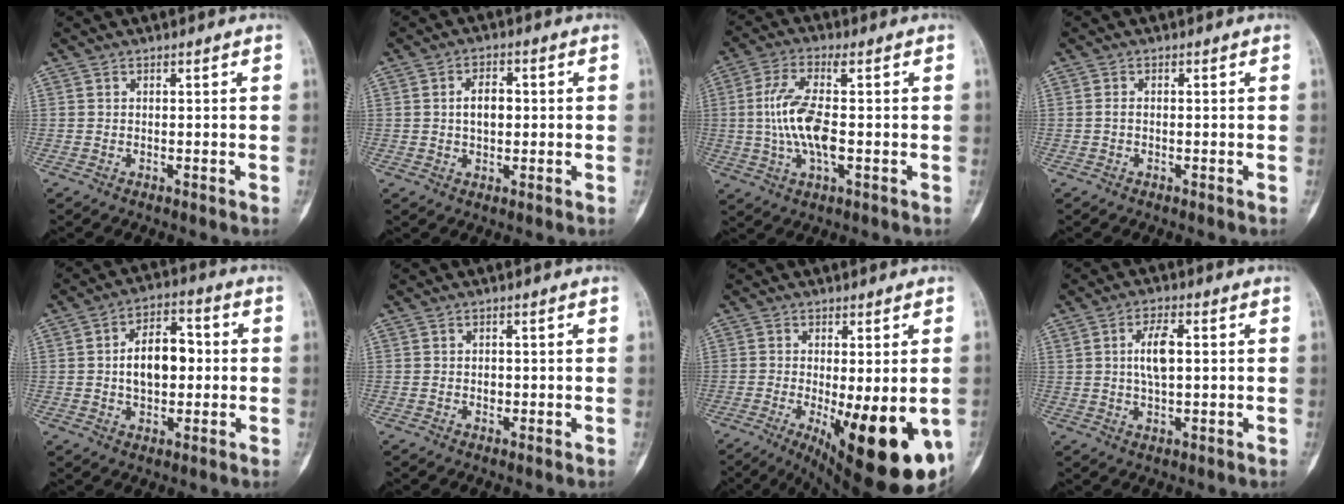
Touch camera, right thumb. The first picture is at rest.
{"total": 4.9, "force": [0.3, 3.0, 3.8], "torque": [-0.059, 0.008, 0.002]}
{"total": 10.4, "force": [-0.4, 3.7, 9.7], "torque": [-0.222, 0.008, -0.006]}
{"total": 0.7, "force": [-0.2, 0.4, 0.6], "torque": [-0.011, 0.001, -0.007]}
{"total": 10.8, "force": [0.3, 6.6, 8.6], "torque": [-0.115, 0.021, 0.002]}
{"total": 1.0, "force": [-0.1, 0.9, 0.5], "torque": [-0.004, 0.003, -0.003]}
{"total": 20.0, "force": [-6.5, 6.4, 17.7], "torque": [-0.196, -0.028, -0.074]}
{"total": 6.2, "force": [1.0, 2.6, 5.6], "torque": [-0.101, 0.001, 0.014]}